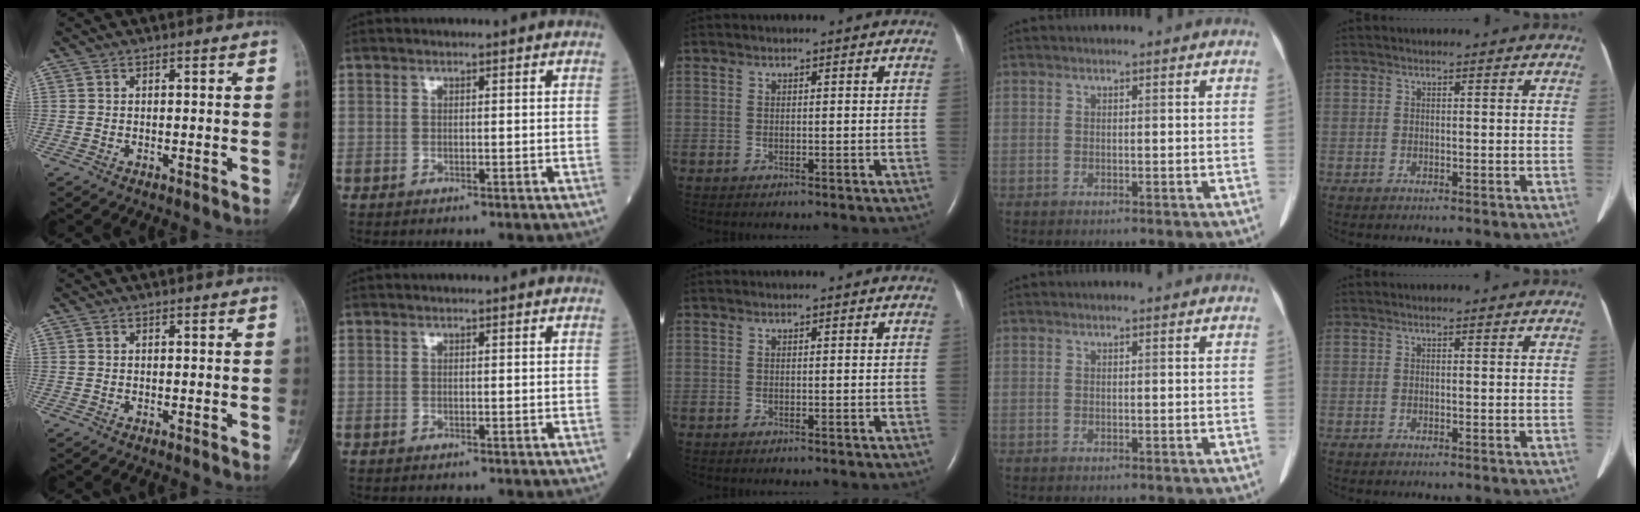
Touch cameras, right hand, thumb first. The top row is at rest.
{}